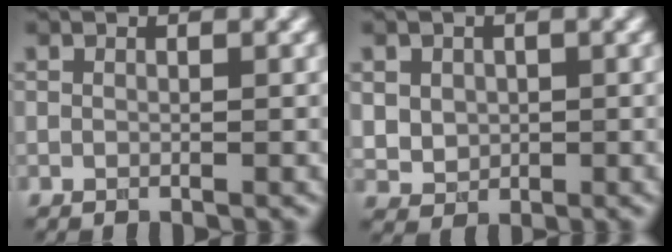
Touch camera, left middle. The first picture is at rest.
{"total": 3.1, "force": [0.8, 2.7, 1.3], "torque": [-0.038, 0.003, 0.024]}